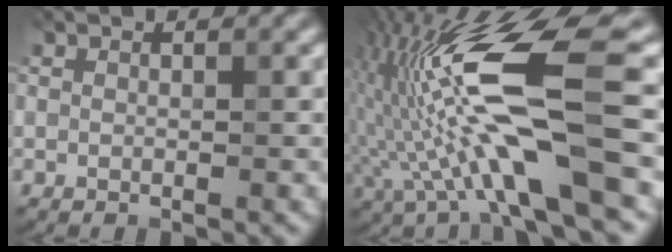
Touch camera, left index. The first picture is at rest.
{"total": 13.0, "force": [-0.5, 2.7, 12.7], "torque": [-0.248, 0.021, -0.008]}